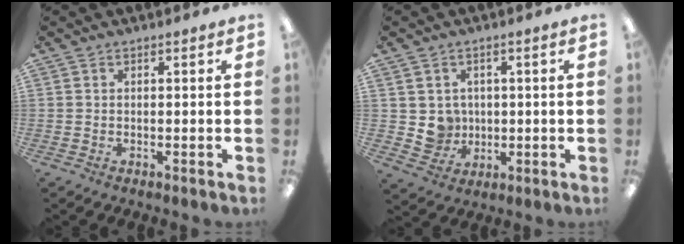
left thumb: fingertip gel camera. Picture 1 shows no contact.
{"total": 5.5, "force": [1.1, 5.4, 0.5], "torque": [-0.013, 0.002, 0.027]}